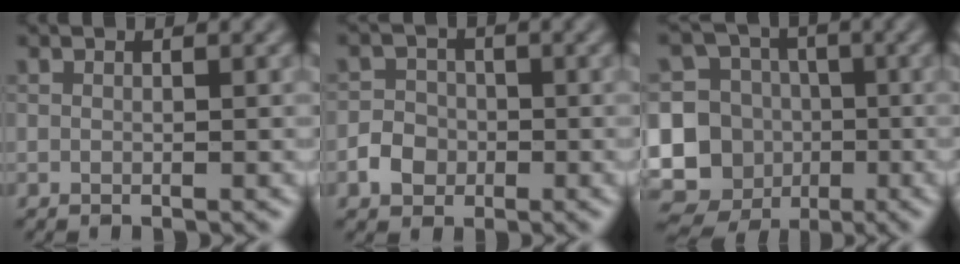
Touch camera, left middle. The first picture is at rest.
{"total": 2.5, "force": [-0.9, 2.2, 0.9], "torque": [-0.008, 0.002, -0.021]}
{"total": 16.2, "force": [-4.5, 15.2, 3.5], "torque": [-0.103, -0.015, -0.088]}